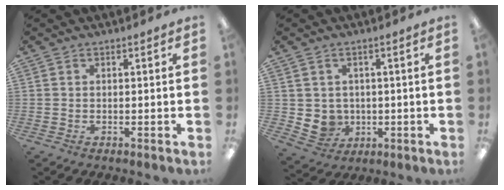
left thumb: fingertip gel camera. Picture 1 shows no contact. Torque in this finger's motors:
{"motor_torque": [-0.48, 0.51, 0.27, -0.38, 0.00]}